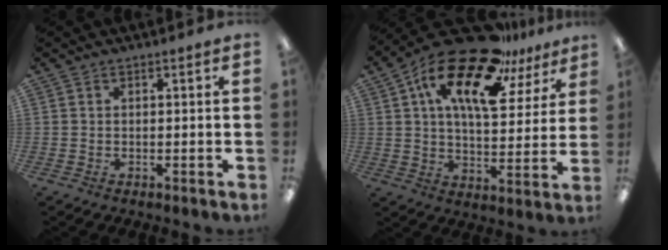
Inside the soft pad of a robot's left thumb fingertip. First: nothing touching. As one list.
[{"total": 21.7, "force": [13.7, 8.5, 14.5], "torque": [-0.262, -0.074, 0.230]}]